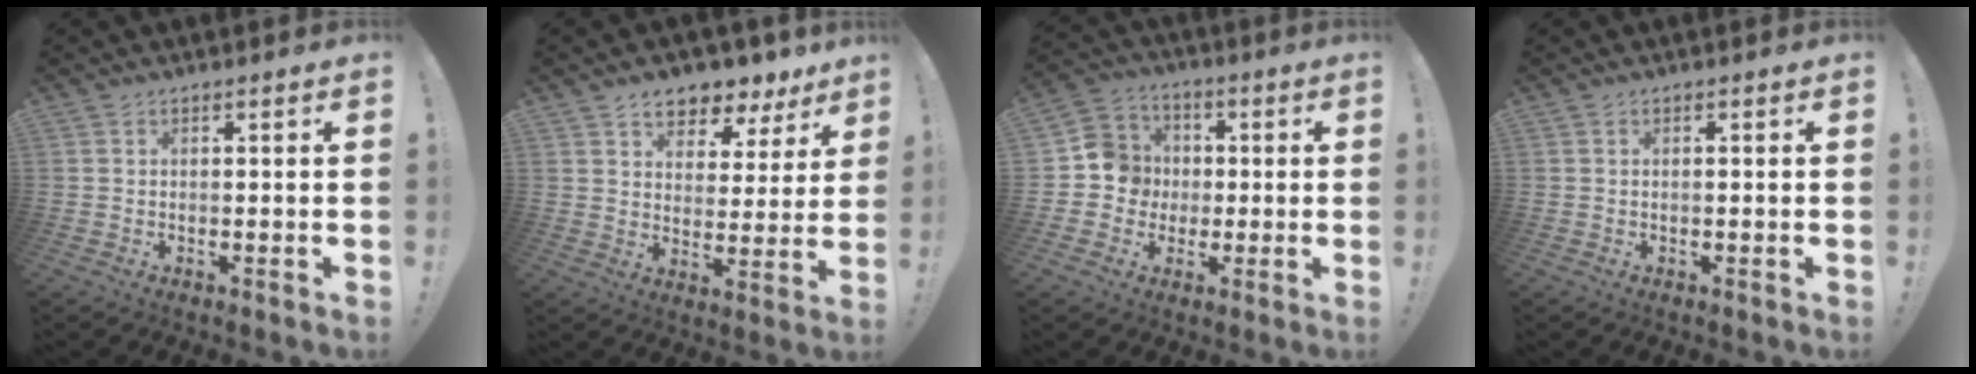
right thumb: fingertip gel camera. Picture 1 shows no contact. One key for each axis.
{"total": 7.4, "fx": 5.7, "fy": 4.2, "fz": 2.1, "tx": -0.026, "ty": -0.049, "tz": 0.106}
{"total": 10.1, "fx": -1.2, "fy": 9.8, "fz": 2.3, "tx": -0.022, "ty": 0.017, "tz": -0.017}
{"total": 0.5, "fx": -0.3, "fy": -0.2, "fz": 0.3, "tx": -0.012, "ty": 0.001, "tz": -0.005}